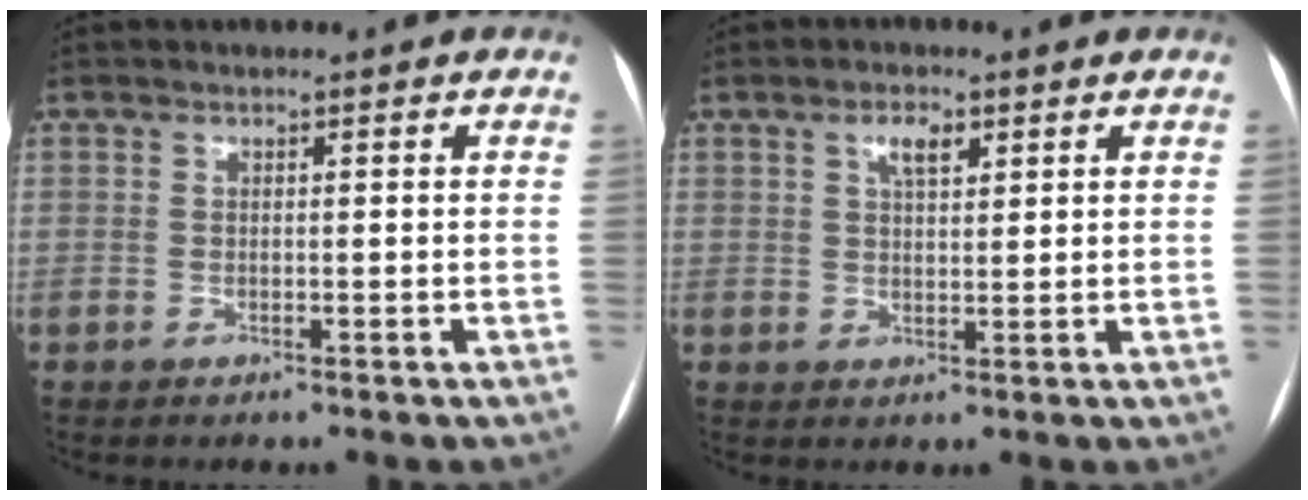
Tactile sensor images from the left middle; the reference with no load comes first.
{"total": 3.3, "force": [1.8, 1.3, 2.5], "torque": [-0.045, 0.005, 0.031]}